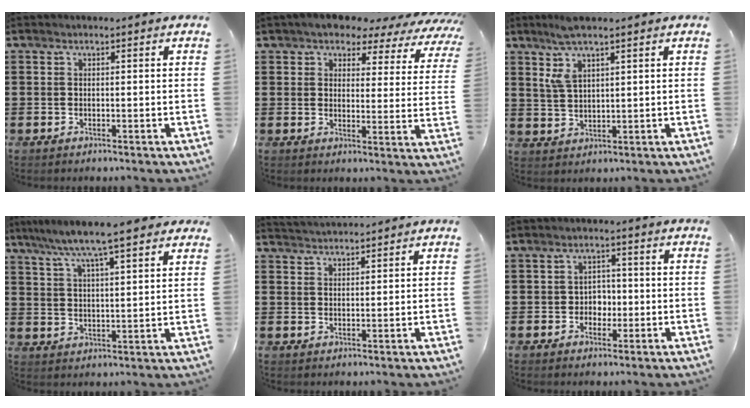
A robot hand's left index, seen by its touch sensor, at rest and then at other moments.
{"total": 4.3, "force": [3.9, 1.4, 1.1], "torque": [-0.046, -0.018, 0.065]}
{"total": 5.2, "force": [3.1, 1.1, 4.0], "torque": [-0.086, 0.004, 0.055]}
{"total": 7.3, "force": [6.0, 0.3, 4.2], "torque": [-0.102, -0.019, 0.101]}
{"total": 2.2, "force": [2.2, -0.2, -0.3], "torque": [0.000, -0.002, 0.042]}
{"total": 3.0, "force": [-0.8, 2.5, 1.4], "torque": [-0.027, 0.002, -0.022]}